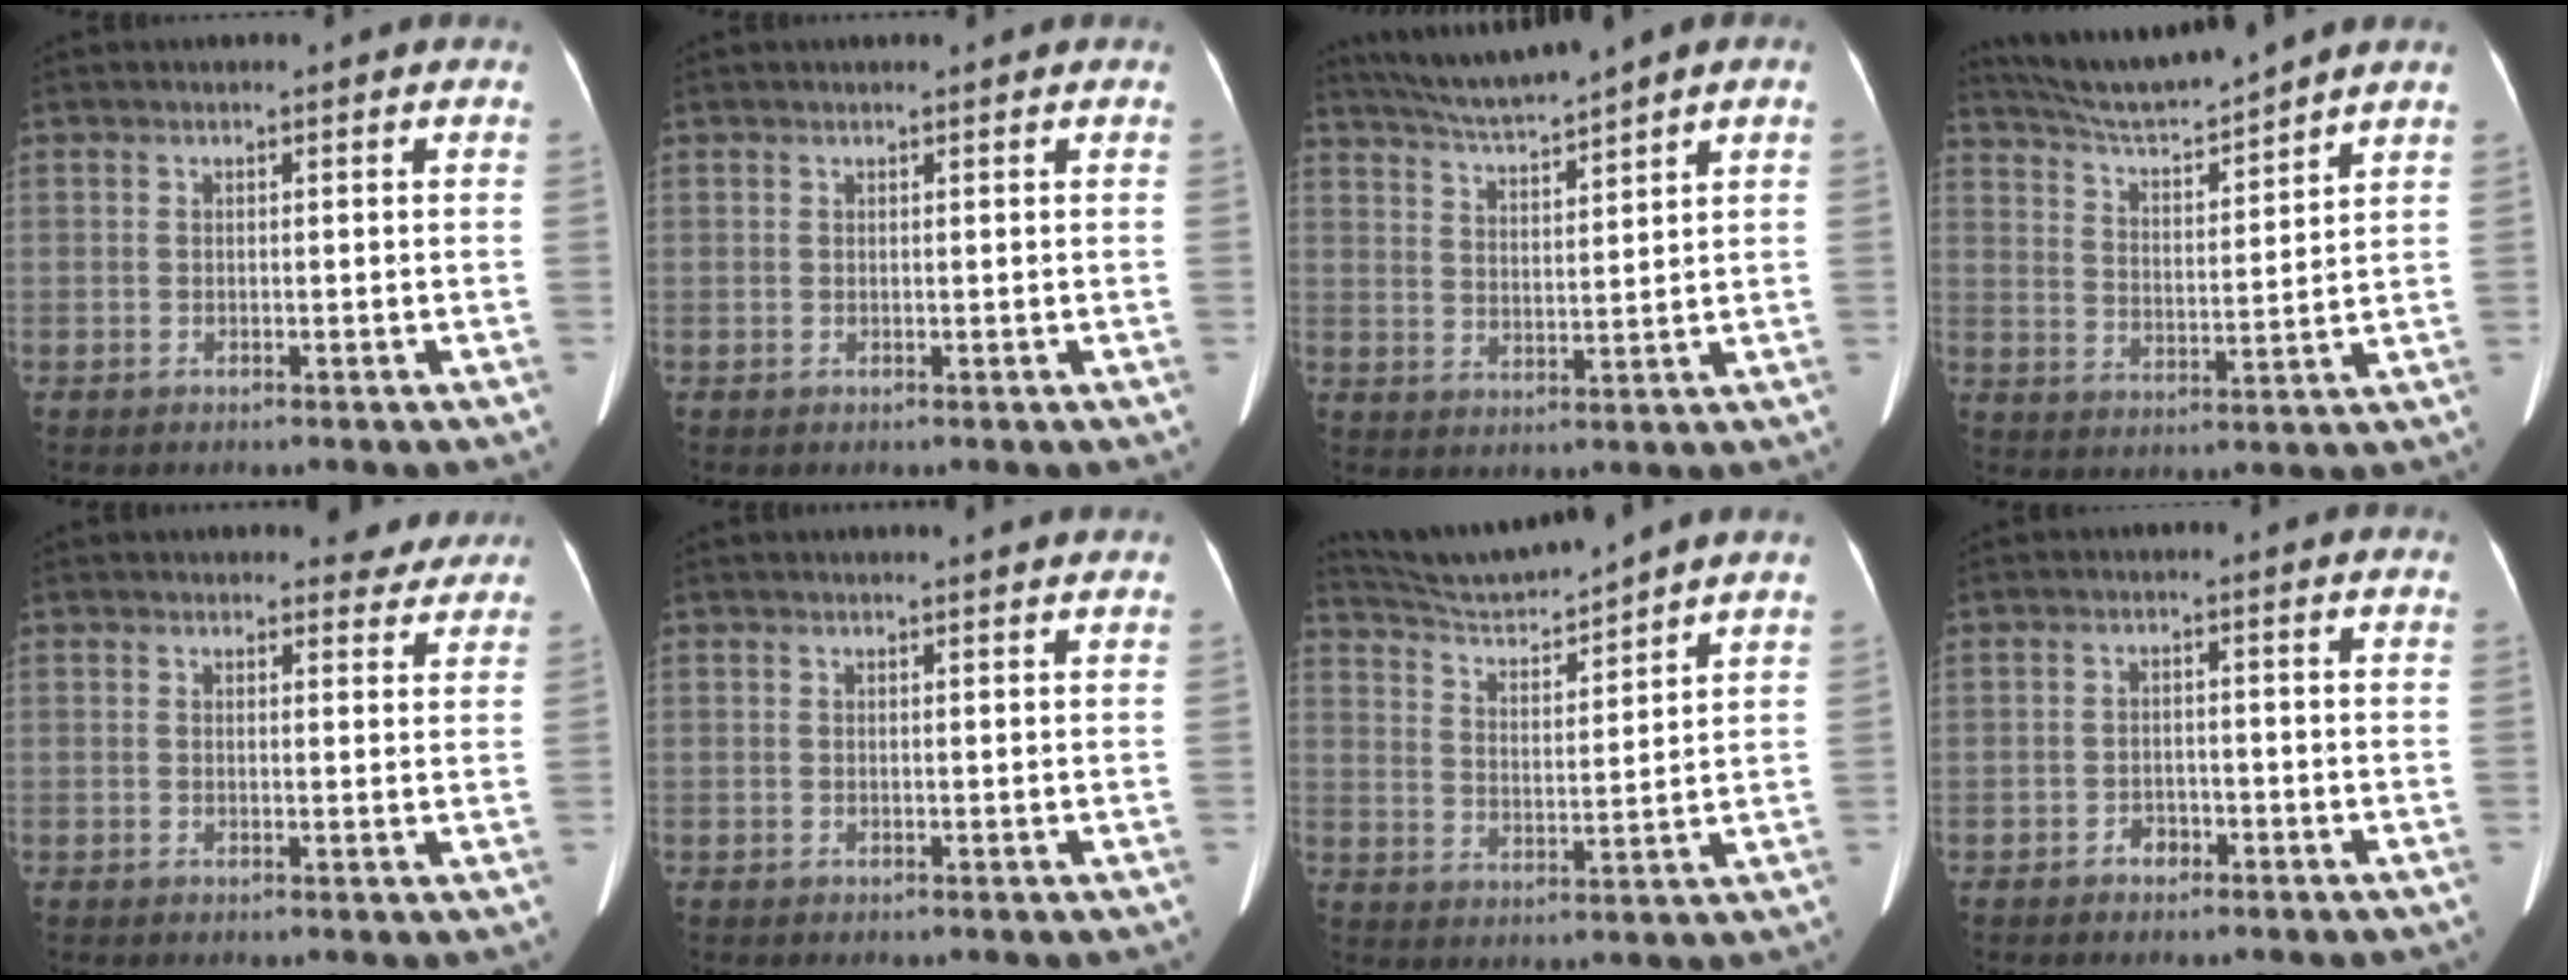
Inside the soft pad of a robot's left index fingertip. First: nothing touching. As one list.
[{"total": 0.9, "force": [0.9, 0.0, 0.2], "torque": [-0.004, 0.010, 0.015]}, {"total": 7.8, "force": [6.8, -0.9, 3.7], "torque": [-0.066, 0.010, 0.125]}, {"total": 11.4, "force": [10.6, -0.9, 4.0], "torque": [-0.075, 0.007, 0.187]}, {"total": 4.7, "force": [4.4, 1.5, 0.3], "torque": [0.014, -0.007, 0.034]}, {"total": 3.2, "force": [3.1, -0.3, 0.7], "torque": [-0.009, 0.004, 0.033]}, {"total": 11.3, "force": [10.8, -1.2, 3.3], "torque": [-0.066, 0.006, 0.188]}, {"total": 2.0, "force": [-1.3, 1.3, 0.7], "torque": [-0.012, 0.005, -0.021]}]